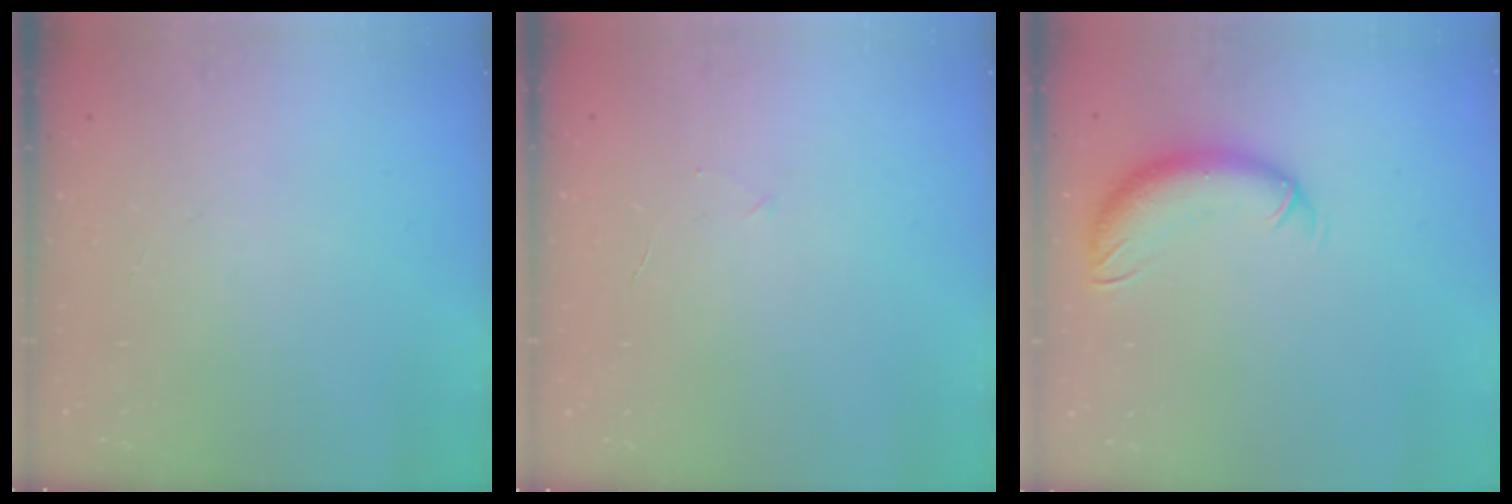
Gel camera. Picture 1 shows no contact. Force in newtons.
{"total": 2.5, "press": 2.3, "slide": 0.8}
{"total": 10.1, "press": 9.8, "slide": 2.5}